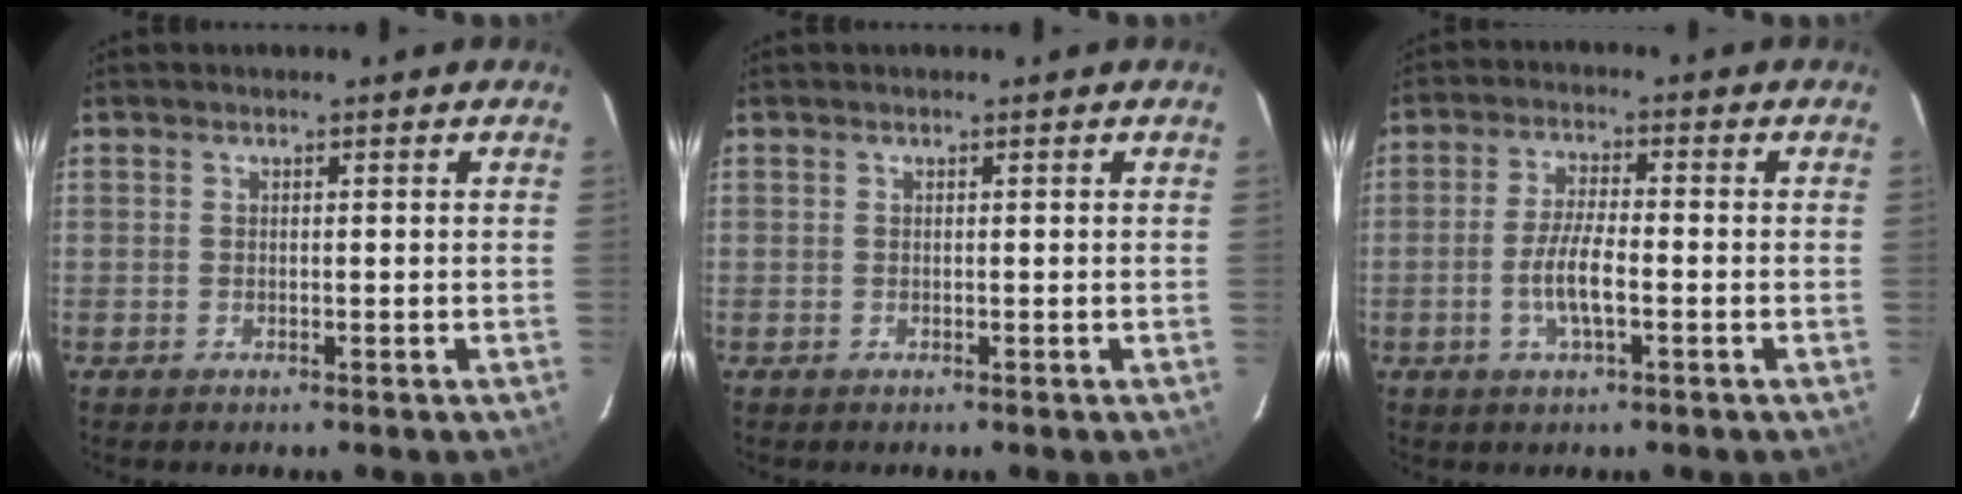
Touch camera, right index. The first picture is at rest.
{"total": 0.0}
{"total": 6.1, "force": [-1.9, 1.4, 5.6], "torque": [-0.114, 0.000, -0.037]}